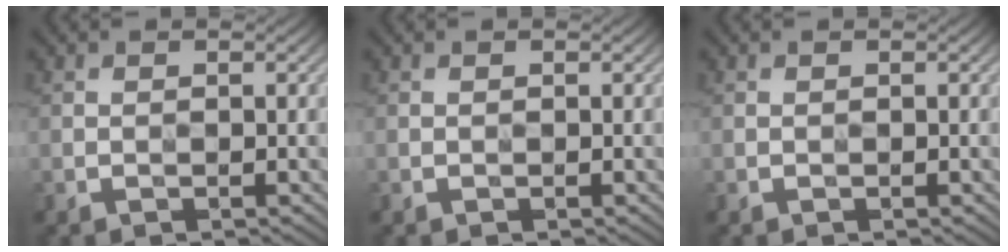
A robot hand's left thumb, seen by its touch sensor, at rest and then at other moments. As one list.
[{"total": 0.0}, {"total": 0.0}]